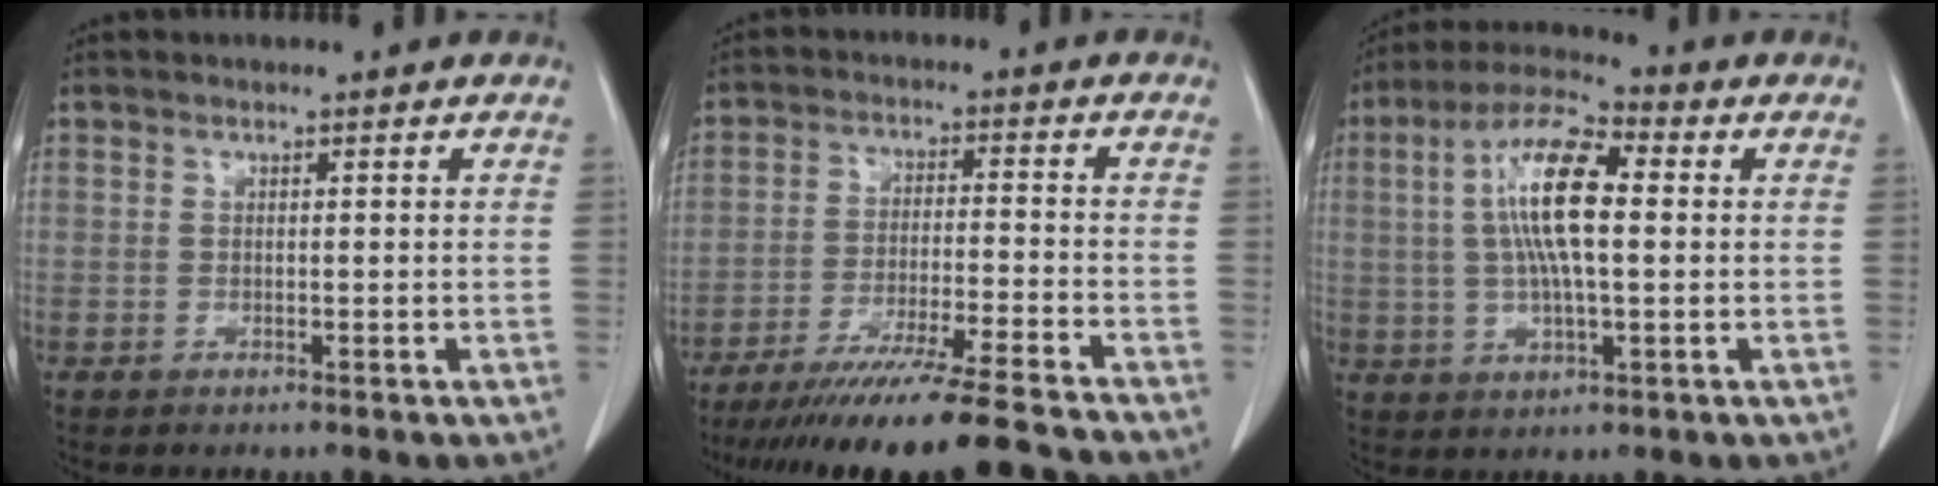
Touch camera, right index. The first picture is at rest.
{"total": 17.3, "force": [-15.1, -1.1, 8.4], "torque": [-0.126, -0.041, -0.240]}
{"total": 12.0, "force": [1.5, 2.9, 11.6], "torque": [-0.229, 0.021, 0.023]}